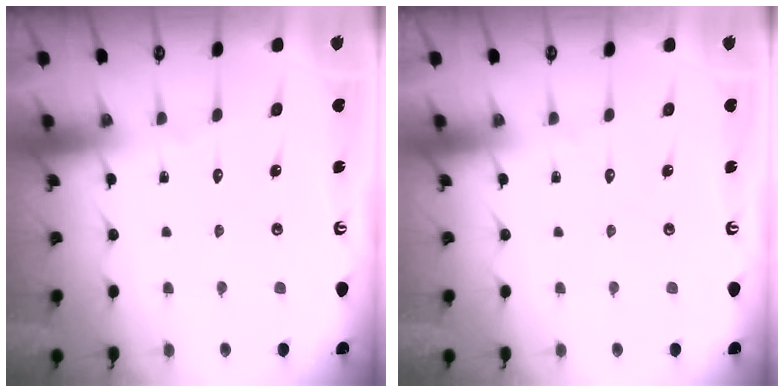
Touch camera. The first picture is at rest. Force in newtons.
{"total": 0.0}